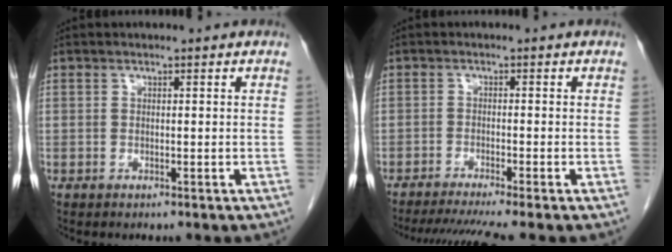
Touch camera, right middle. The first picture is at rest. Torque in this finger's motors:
{"motor_torque": [0.07, -0.06, 0.07, 0.04]}